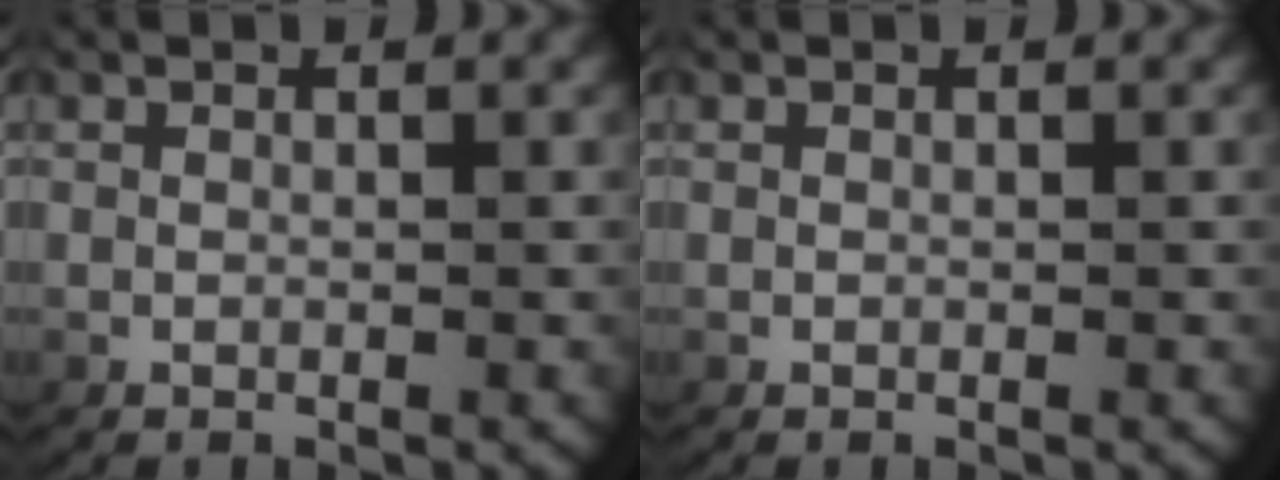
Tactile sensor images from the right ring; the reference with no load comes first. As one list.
[{"total": 0.0}]